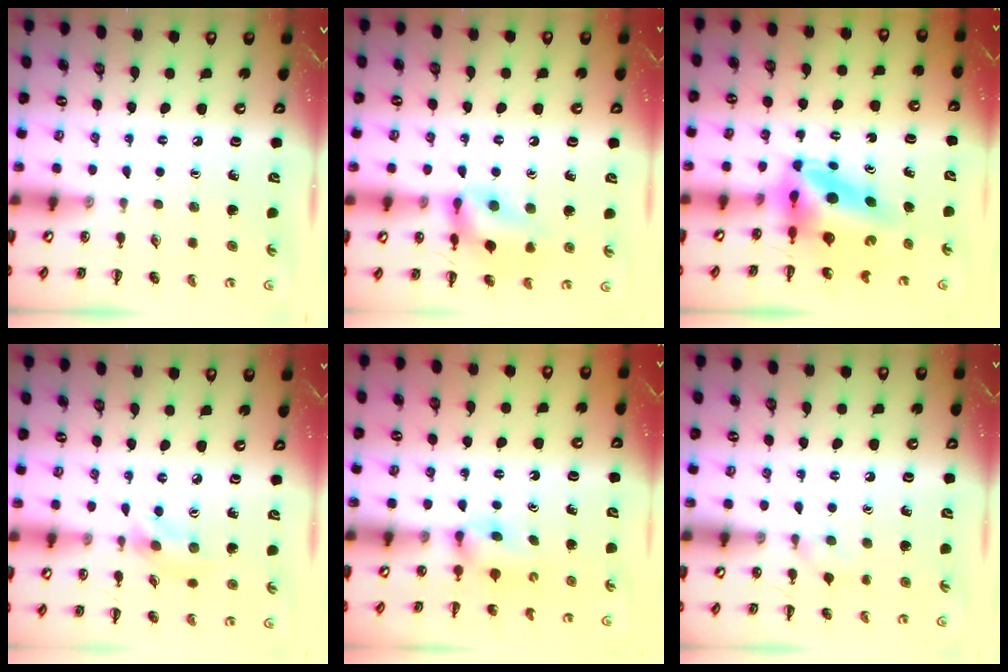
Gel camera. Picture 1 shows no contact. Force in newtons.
{"total": 13.9, "press": 13.9, "slide": 1.1}
{"total": 6.9, "press": 6.6, "slide": 2.1}
{"total": 2.7, "press": 2.6, "slide": 0.6}
{"total": 2.9, "press": 2.8, "slide": 1.0}
{"total": 4.0, "press": 3.7, "slide": 1.5}